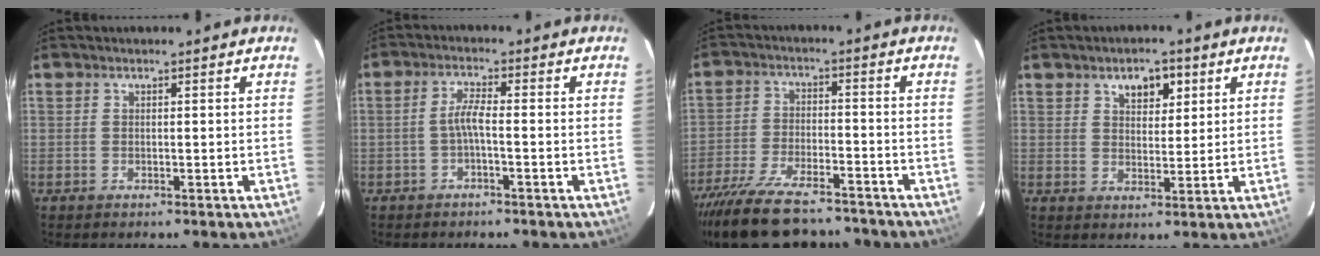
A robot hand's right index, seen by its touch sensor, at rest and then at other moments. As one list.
[{"total": 2.9, "force": [-1.2, 0.1, 2.6], "torque": [-0.056, 0.005, -0.023]}, {"total": 18.7, "force": [-15.6, 6.1, 8.3], "torque": [-0.178, -0.020, -0.245]}, {"total": 5.4, "force": [2.8, 3.1, 3.4], "torque": [-0.048, 0.009, 0.048]}]